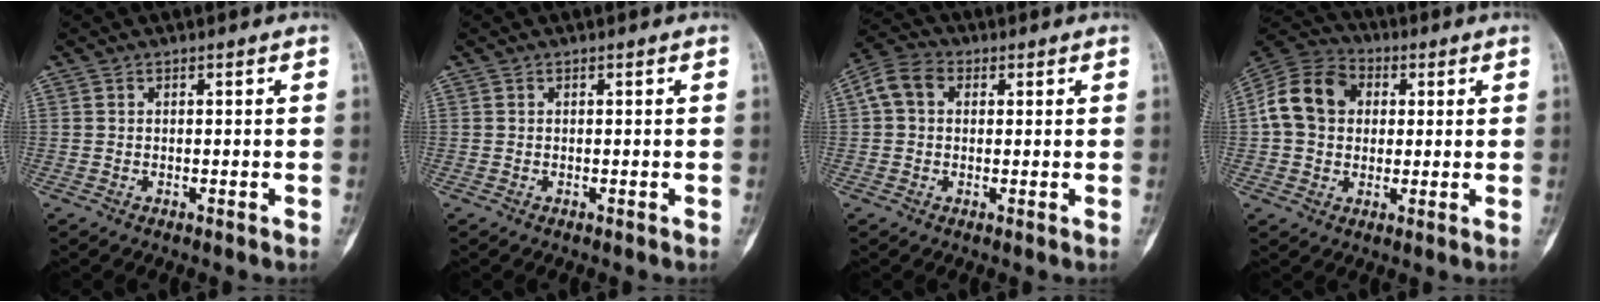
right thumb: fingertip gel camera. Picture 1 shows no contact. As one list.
[{"total": 0.0}, {"total": 6.2, "force": [1.3, 4.7, 3.8], "torque": [-0.071, 0.022, 0.019]}, {"total": 13.3, "force": [1.9, 10.7, 7.7], "torque": [-0.130, 0.022, 0.027]}]